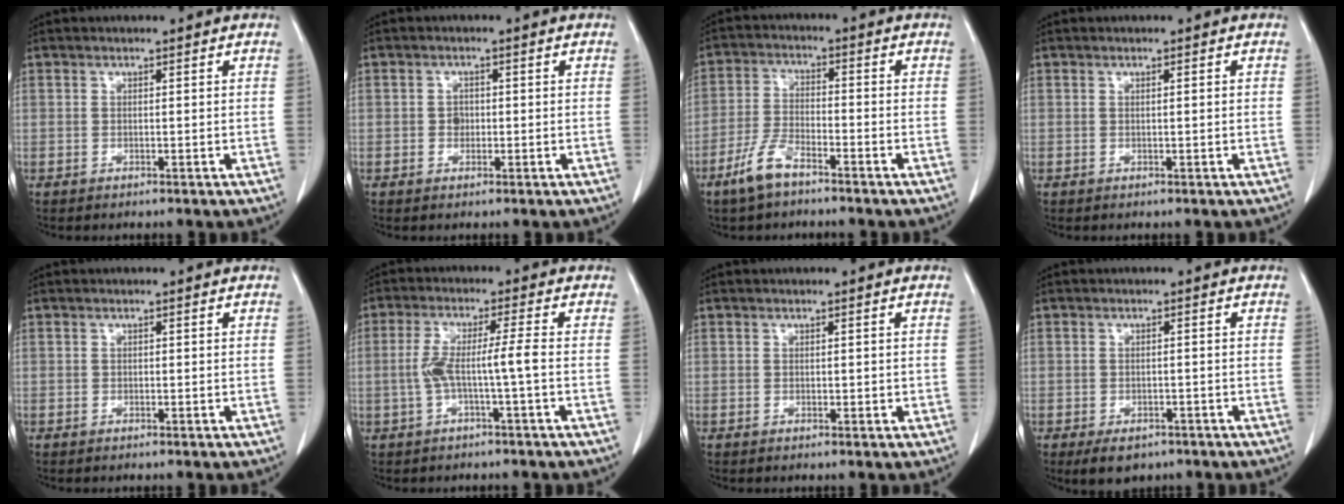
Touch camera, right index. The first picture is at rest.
{"total": 1.5, "force": [-0.1, 1.3, 0.8], "torque": [-0.011, 0.004, -0.001]}
{"total": 6.2, "force": [-4.4, 1.8, 3.9], "torque": [-0.091, -0.005, -0.089]}
{"total": 0.5, "force": [0.1, -0.1, 0.5], "torque": [-0.009, 0.000, 0.003]}
{"total": 0.0}
{"total": 5.5, "force": [-1.1, -0.3, 5.4], "torque": [-0.109, 0.015, -0.018]}
{"total": 0.9, "force": [0.1, 0.6, 0.7], "torque": [-0.007, -0.001, 0.002]}
{"total": 4.5, "force": [-3.0, 2.5, 2.0], "torque": [-0.027, -0.003, -0.037]}